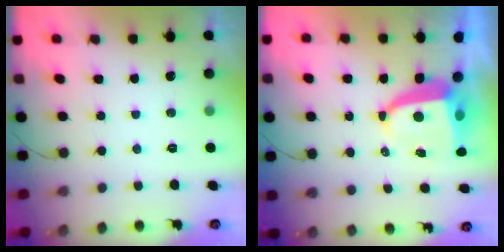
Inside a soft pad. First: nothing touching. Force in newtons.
{"total": 8.5, "press": 8.4, "slide": 1.0}